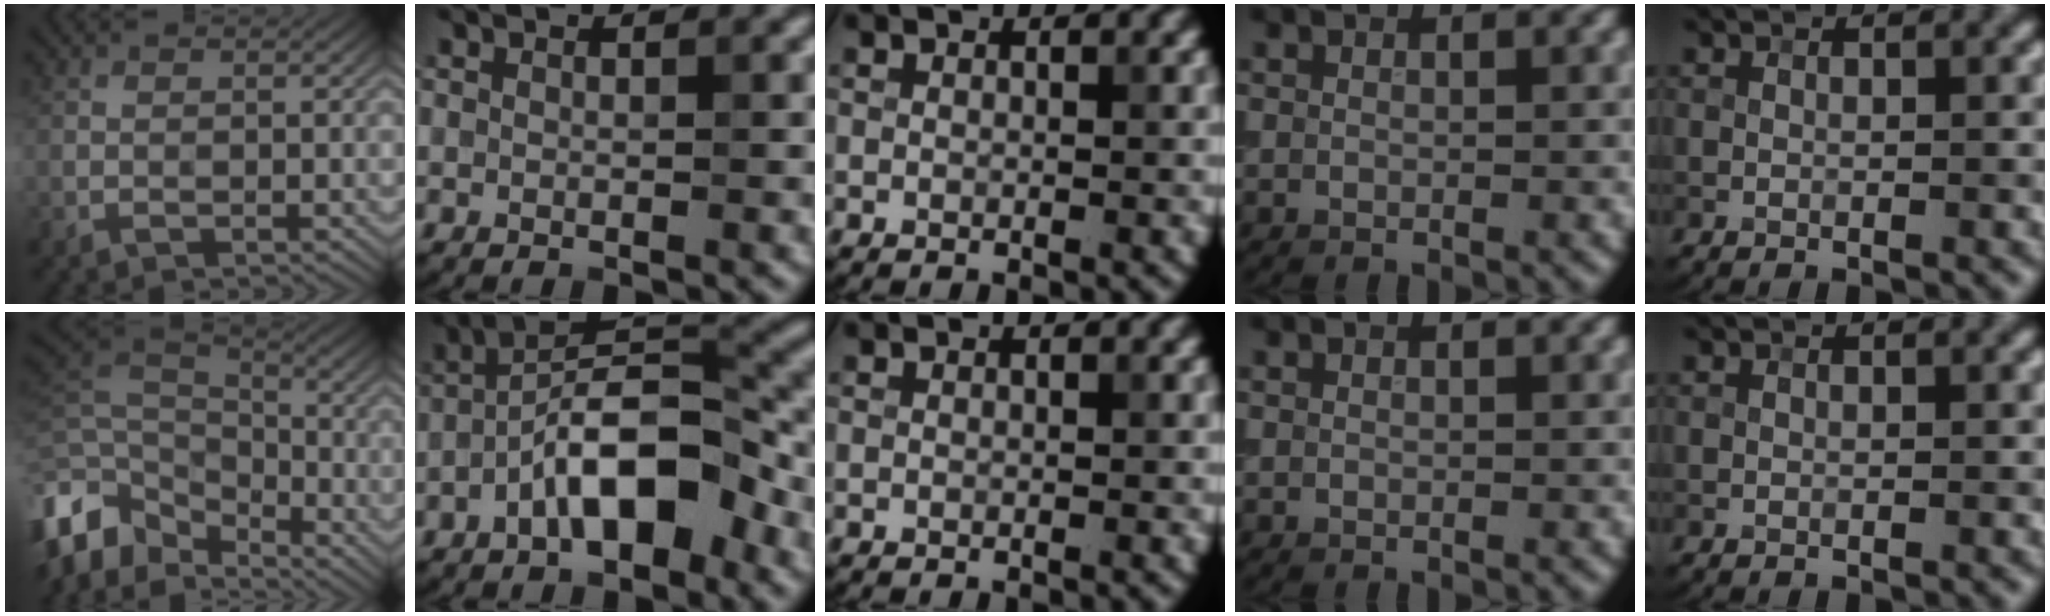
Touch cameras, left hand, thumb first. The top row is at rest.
{"thumb": {"total": 11.3, "force": [-4.2, 7.9, 6.9], "torque": [-0.210, -0.003, -0.074]}, "index": {"total": 7.9, "force": [-3.3, 2.9, 6.6], "torque": [-0.108, 0.023, -0.061]}}